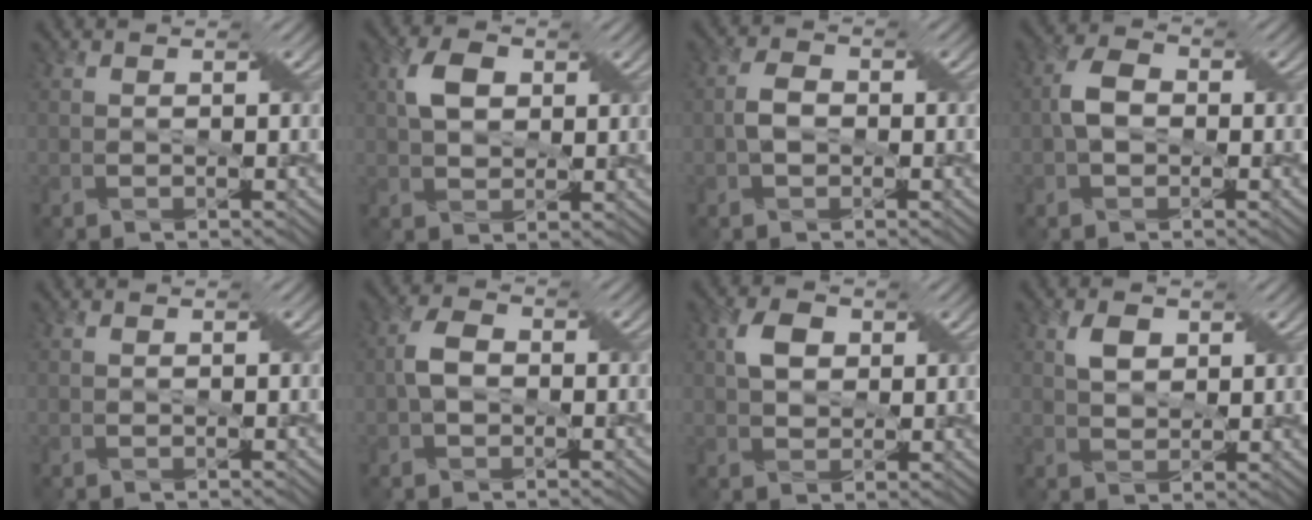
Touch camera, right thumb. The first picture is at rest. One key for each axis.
{"total": 4.5, "fx": 1.5, "fy": 3.0, "fz": 3.1, "tx": -0.062, "ty": 0.008, "tz": 0.023}
{"total": 2.7, "fx": -0.5, "fy": 1.8, "fz": 2.0, "tx": -0.040, "ty": 0.004, "tz": -0.014}
{"total": 4.2, "fx": -0.4, "fy": 2.9, "fz": 3.0, "tx": -0.060, "ty": 0.008, "tz": -0.015}
{"total": 0.0}
{"total": 3.6, "fx": -0.4, "fy": 2.4, "fz": 2.7, "tx": -0.055, "ty": 0.006, "tz": -0.014}
{"total": 3.8, "fx": 1.4, "fy": 2.6, "fz": 2.4, "tx": -0.047, "ty": 0.007, "tz": 0.020}
{"total": 3.1, "fx": 1.7, "fy": 1.8, "fz": 1.8, "tx": -0.034, "ty": 0.005, "tz": 0.028}